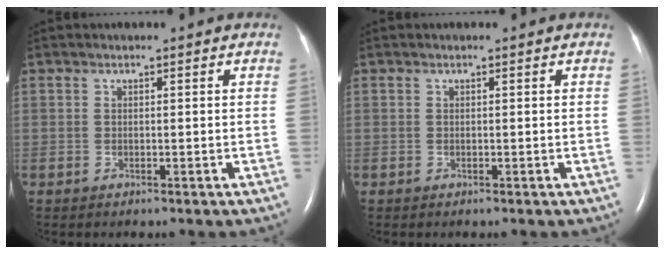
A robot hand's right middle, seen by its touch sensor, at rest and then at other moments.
{"total": 0.0}